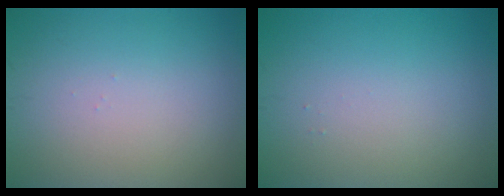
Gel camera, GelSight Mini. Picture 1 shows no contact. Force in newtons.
{"total": 0.0}